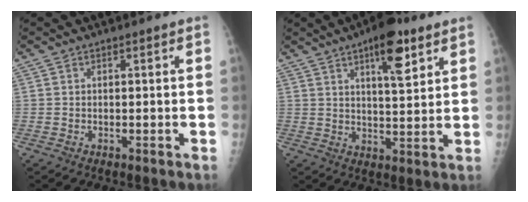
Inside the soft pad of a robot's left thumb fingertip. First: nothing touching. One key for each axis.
{"total": 9.7, "fx": 5.3, "fy": 3.3, "fz": 7.4, "tx": -0.095, "ty": -0.026, "tz": 0.077}